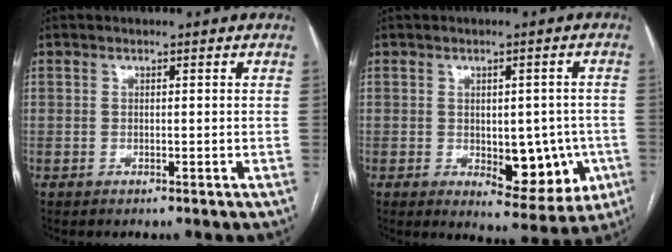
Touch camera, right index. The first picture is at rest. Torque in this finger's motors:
{"motor_torque": [0.28, -0.05, 0.19, 0.06]}